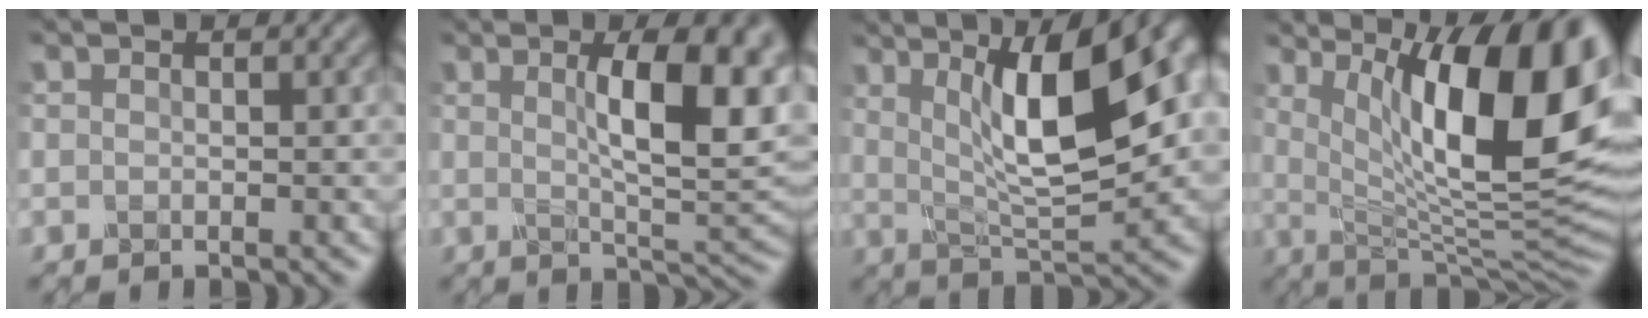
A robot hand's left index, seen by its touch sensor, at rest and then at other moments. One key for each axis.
{"total": 9.8, "fx": 2.2, "fy": 2.8, "fz": 9.1, "tx": -0.120, "ty": 0.004, "tz": 0.037}
{"total": 11.8, "fx": 3.6, "fy": 3.6, "fz": 10.7, "tx": -0.155, "ty": 0.008, "tz": 0.061}
{"total": 15.8, "fx": 4.7, "fy": 4.9, "fz": 14.2, "tx": -0.187, "ty": -0.005, "tz": 0.077}